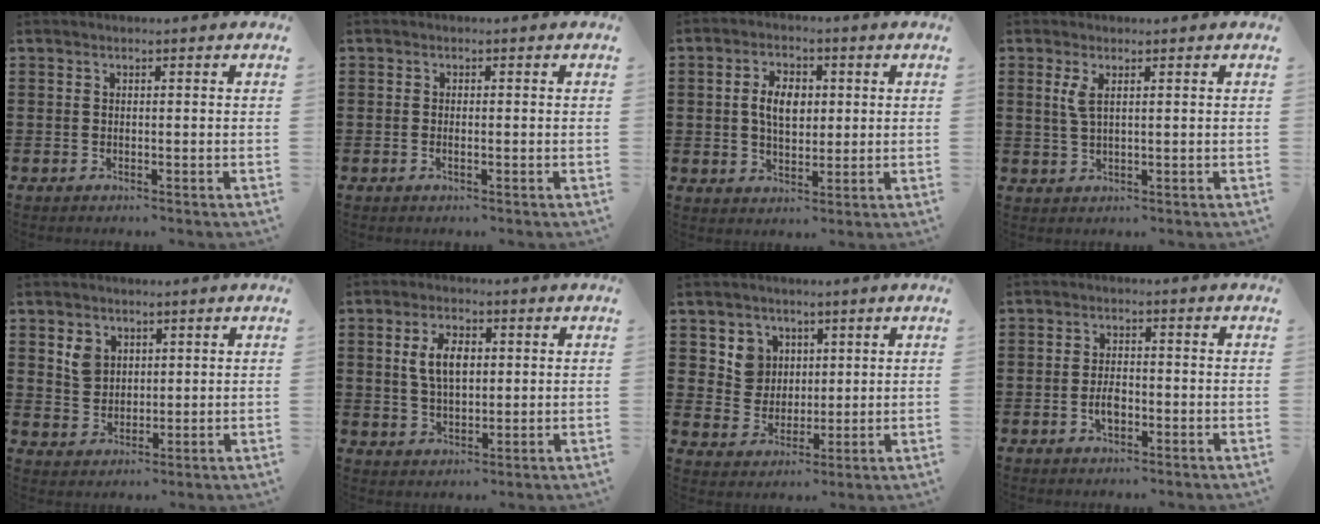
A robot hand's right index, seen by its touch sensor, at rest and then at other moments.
{"total": 0.8, "force": [-0.3, 0.2, 0.7], "torque": [-0.013, -0.004, -0.004]}
{"total": 5.7, "force": [0.7, 3.4, 4.5], "torque": [-0.093, 0.008, 0.004]}
{"total": 2.3, "force": [0.9, 0.7, 2.0], "torque": [-0.043, 0.004, 0.014]}
{"total": 4.2, "force": [2.0, 3.4, 1.5], "torque": [-0.033, 0.009, 0.036]}
{"total": 5.9, "force": [1.2, 3.2, 4.8], "torque": [-0.109, 0.010, 0.017]}
{"total": 5.8, "force": [2.6, 5.1, 0.7], "torque": [-0.035, 0.011, 0.049]}
{"total": 3.1, "force": [-1.0, 1.5, 2.4], "torque": [-0.053, 0.001, -0.020]}